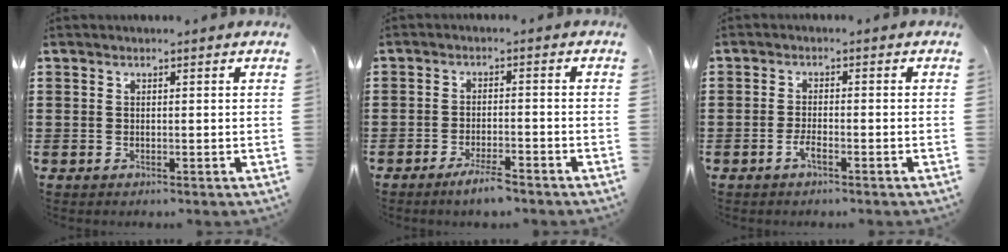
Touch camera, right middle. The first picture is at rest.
{"total": 3.4, "force": [-2.6, 0.5, 2.3], "torque": [-0.043, 0.002, -0.047]}
{"total": 2.2, "force": [-1.2, 0.5, 1.7], "torque": [-0.038, -0.001, -0.024]}